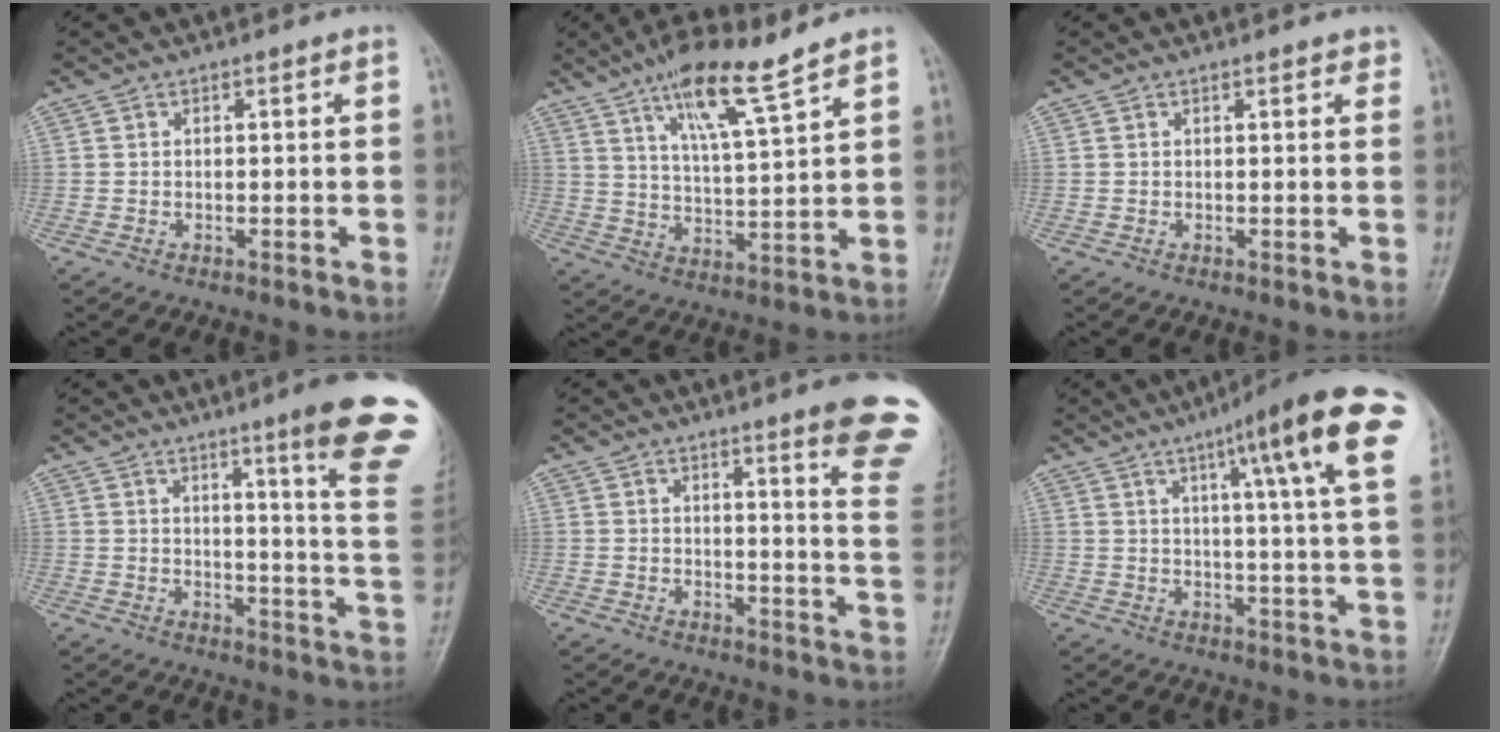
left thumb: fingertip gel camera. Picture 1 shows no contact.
{"total": 11.8, "force": [8.1, 1.6, 8.4], "torque": [-0.146, -0.041, 0.148]}
{"total": 1.3, "force": [0.9, 0.6, 0.8], "torque": [-0.005, -0.003, 0.008]}
{"total": 16.6, "force": [10.4, 0.5, 12.9], "torque": [-0.139, -0.068, 0.121]}
{"total": 13.0, "force": [9.0, 0.9, 9.3], "torque": [-0.088, -0.062, 0.093]}
{"total": 18.2, "force": [8.3, 1.9, 16.0], "torque": [-0.212, -0.016, 0.101]}